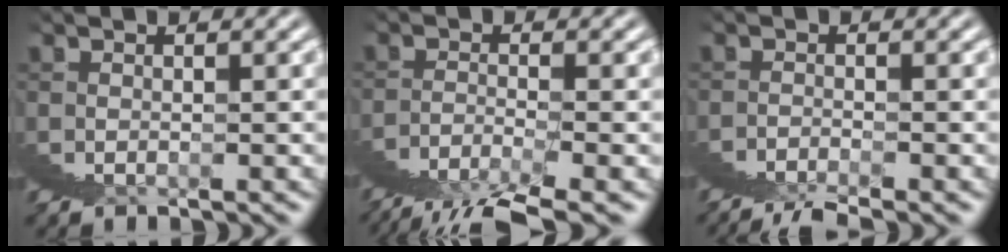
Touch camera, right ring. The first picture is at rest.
{"total": 2.3, "force": [0.4, 0.8, 2.1], "torque": [-0.041, 0.020, -0.004]}
{"total": 1.2, "force": [0.2, -1.2, 0.1], "torque": [0.018, 0.023, -0.007]}